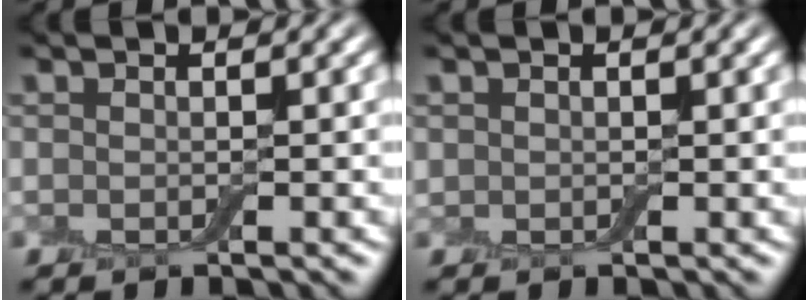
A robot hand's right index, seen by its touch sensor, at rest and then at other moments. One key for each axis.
{"total": 0.6, "fx": 0.3, "fy": 0.5, "fz": 0.0, "tx": 0.003, "ty": 0.001, "tz": 0.006}